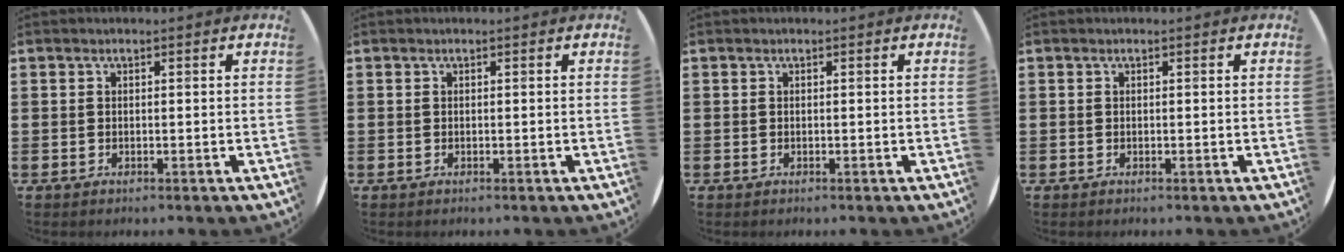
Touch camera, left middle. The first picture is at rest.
{"total": 0.0}
{"total": 0.0}
{"total": 0.0}